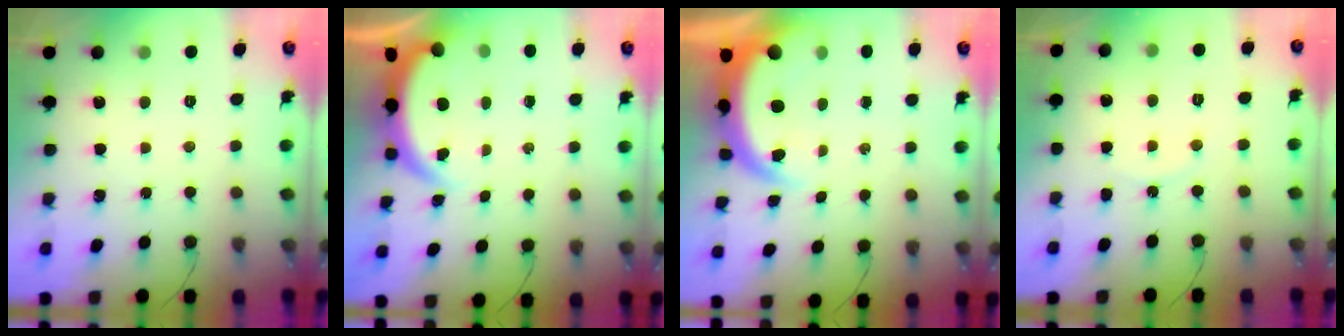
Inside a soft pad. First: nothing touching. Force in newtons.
{"total": 3.8, "press": 3.8, "slide": 0.2}
{"total": 6.7, "press": 6.7, "slide": 0.7}
{"total": 6.0, "press": 5.9, "slide": 0.7}